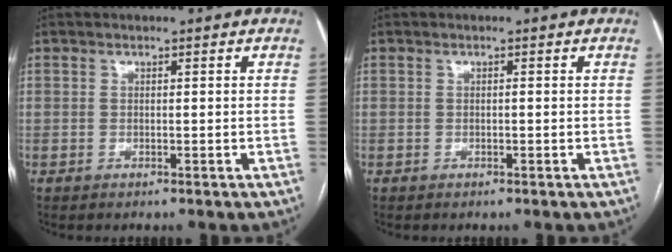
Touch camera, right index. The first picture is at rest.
{"total": 0.0}